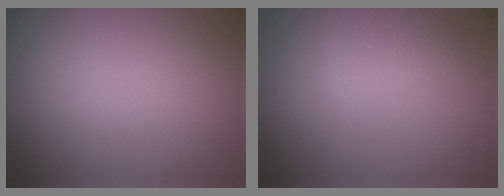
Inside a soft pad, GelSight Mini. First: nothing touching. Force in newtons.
{"total": 1.9, "press": 1.9, "slide": 0.0}